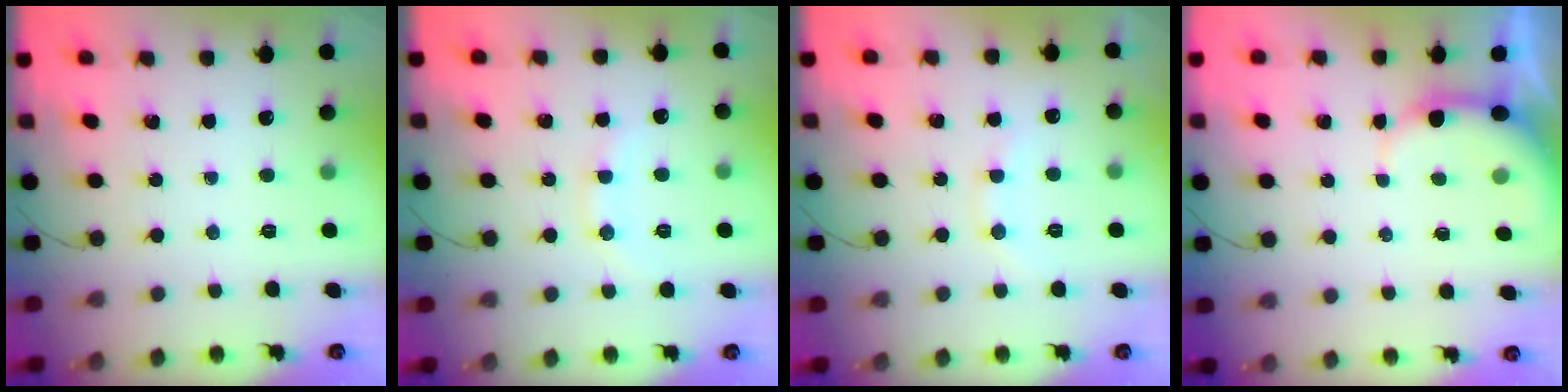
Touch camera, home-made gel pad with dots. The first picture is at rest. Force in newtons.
{"total": 9.2, "press": 9.1, "slide": 1.0}
{"total": 8.4, "press": 8.3, "slide": 1.4}
{"total": 4.8, "press": 4.7, "slide": 0.8}